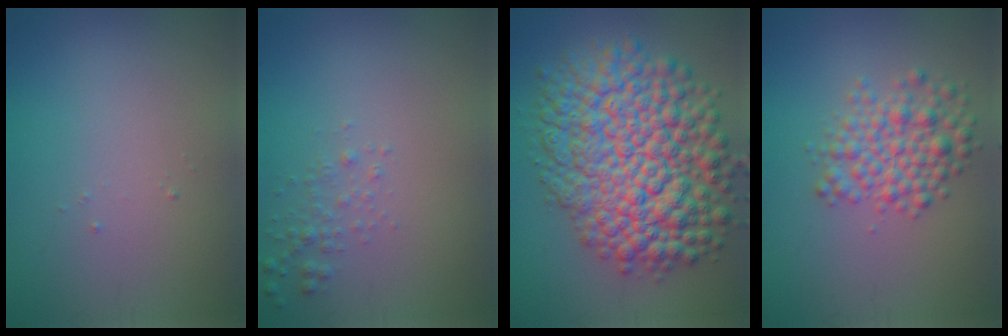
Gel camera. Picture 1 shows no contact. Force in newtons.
{"total": 1.1, "press": 1.1, "slide": 0.1}
{"total": 12.3, "press": 12.3, "slide": 0.3}
{"total": 3.9, "press": 3.9, "slide": 0.1}